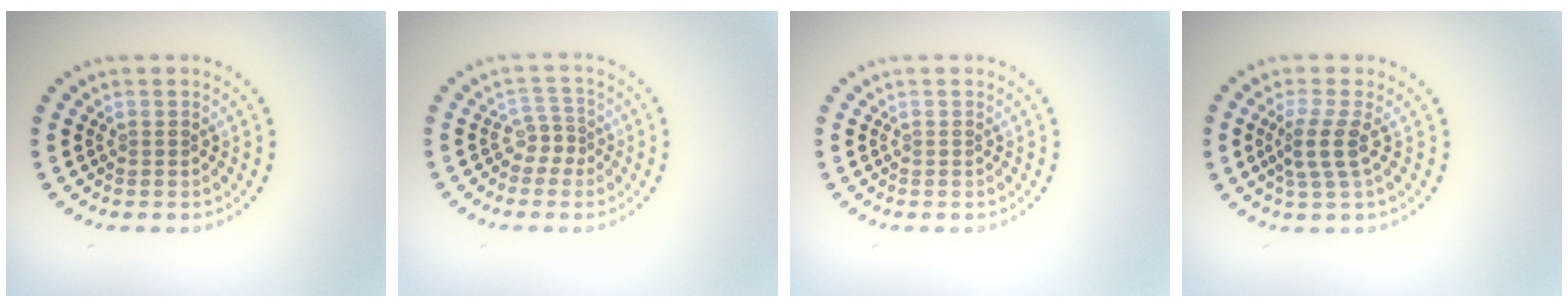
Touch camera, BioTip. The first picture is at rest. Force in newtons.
{"total": 2.0, "press": 1.4, "slide": 1.4}
{"total": 0.0}
{"total": 2.6, "press": 1.9, "slide": 1.7}